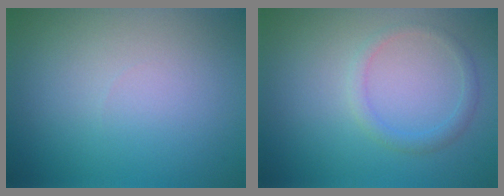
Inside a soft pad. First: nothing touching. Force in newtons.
{"total": 1.5, "press": 1.5, "slide": 0.1}